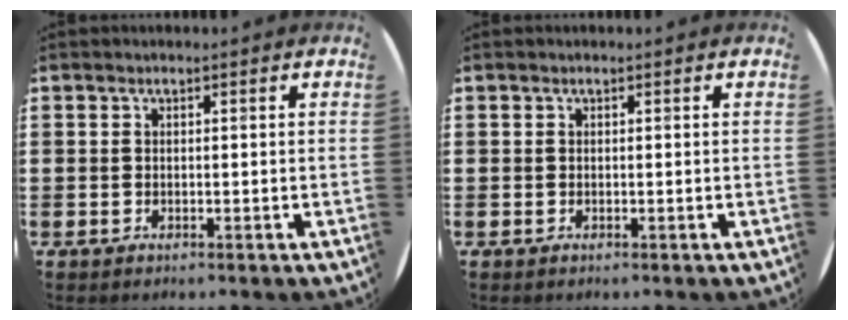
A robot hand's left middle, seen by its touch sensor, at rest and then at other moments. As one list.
[{"total": 0.0}]